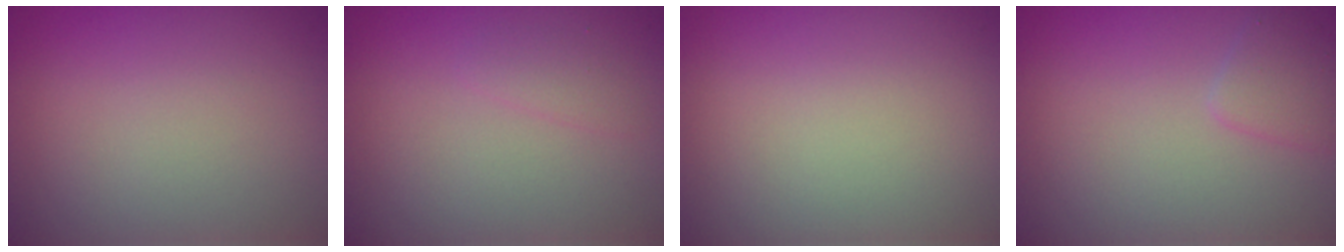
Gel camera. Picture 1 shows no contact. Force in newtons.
{"total": 1.0, "press": 1.0, "slide": 0.0}
{"total": 0.0}
{"total": 1.6, "press": 1.6, "slide": 0.1}